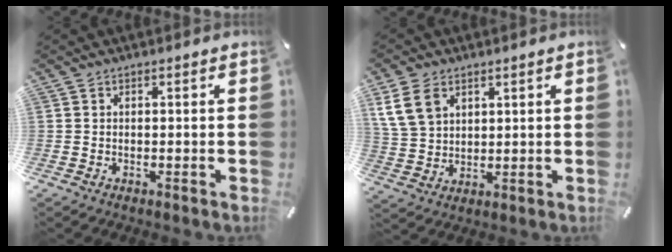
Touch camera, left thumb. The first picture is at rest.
{"total": 8.1, "force": [3.9, 6.1, 3.6], "torque": [-0.101, 0.004, 0.077]}